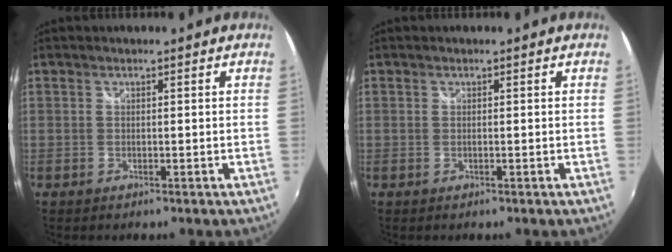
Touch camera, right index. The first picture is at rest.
{"total": 0.0}